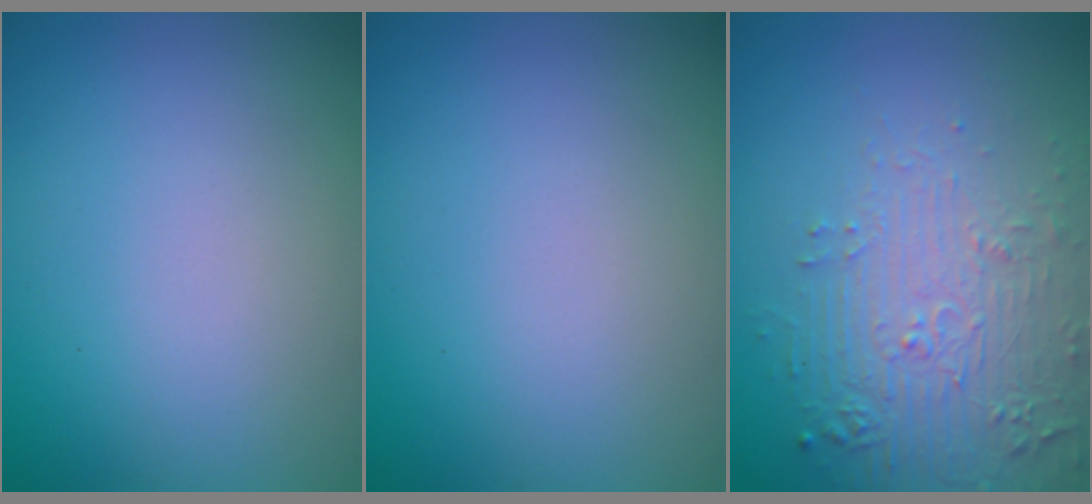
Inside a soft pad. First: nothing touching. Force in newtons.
{"total": 0.0}
{"total": 5.7, "press": 3.7, "slide": 4.4}